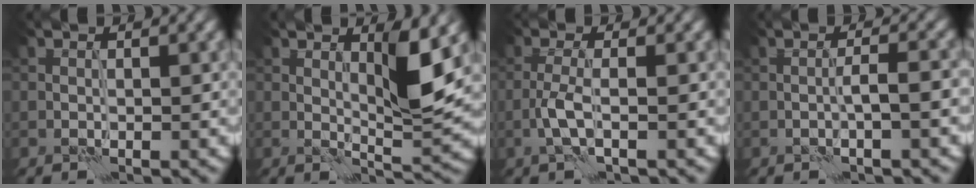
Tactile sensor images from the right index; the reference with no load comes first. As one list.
[{"total": 4.1, "force": [1.8, 0.6, 3.7], "torque": [-0.062, -0.008, 0.031]}, {"total": 2.1, "force": [-0.8, 0.3, 1.9], "torque": [-0.043, 0.004, -0.022]}, {"total": 1.8, "force": [-0.5, 0.0, 1.7], "torque": [-0.033, 0.008, -0.012]}]